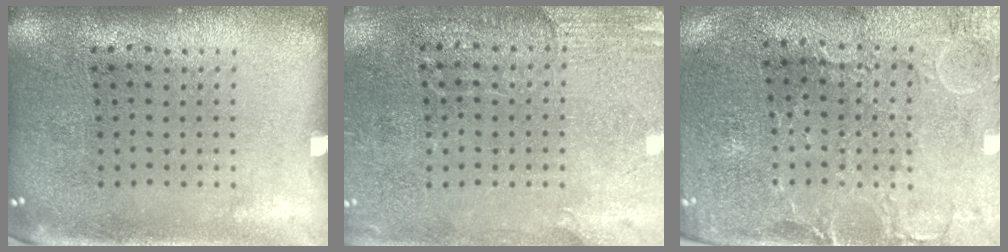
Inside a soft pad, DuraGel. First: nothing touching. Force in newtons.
{"total": 2.7, "press": 2.5, "slide": 0.9}
{"total": 0.6, "press": 0.3, "slide": 0.5}